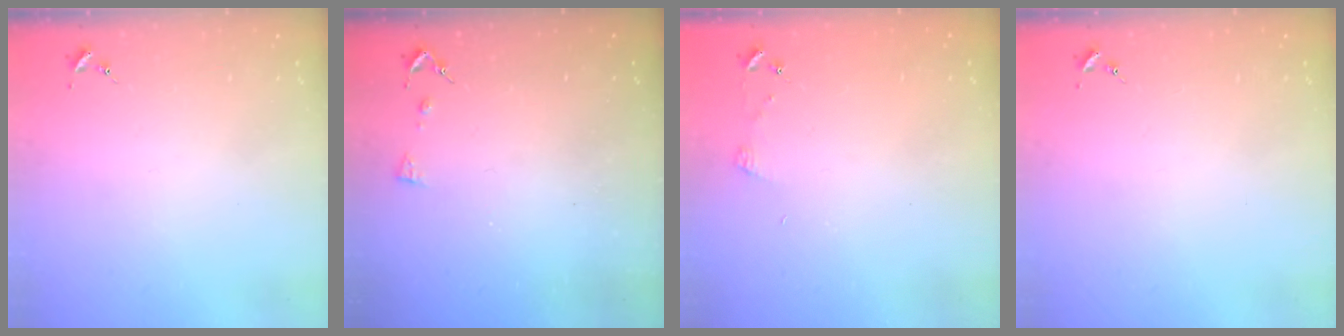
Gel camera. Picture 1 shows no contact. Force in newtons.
{"total": 5.4, "press": 5.4, "slide": 0.8}
{"total": 3.9, "press": 3.9, "slide": 0.4}
{"total": 0.0}